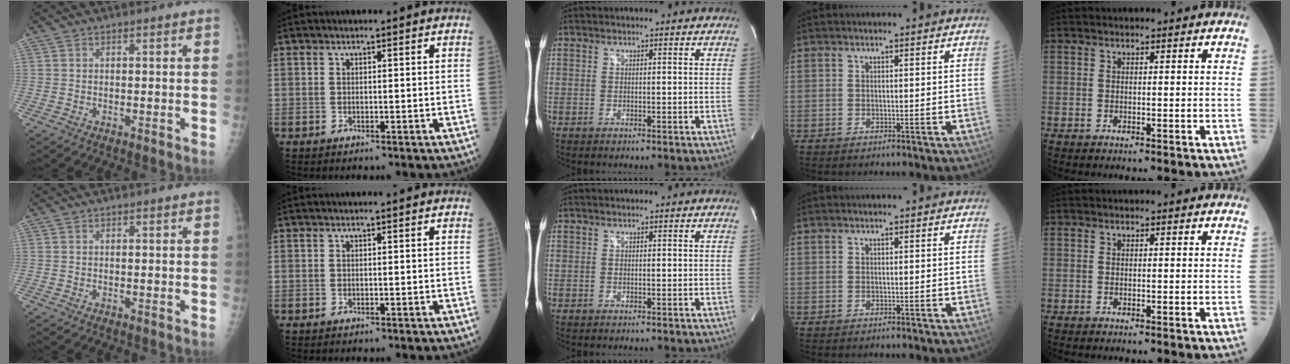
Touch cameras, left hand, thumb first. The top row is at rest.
{}